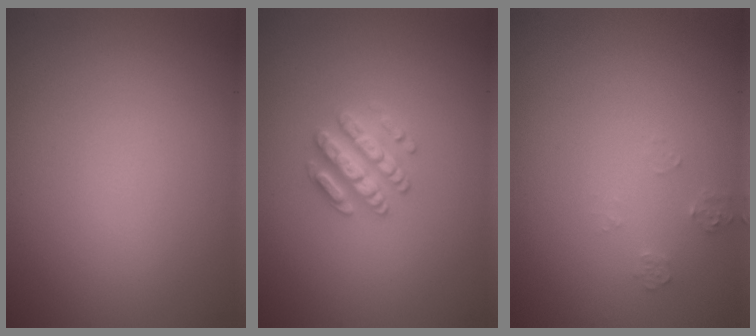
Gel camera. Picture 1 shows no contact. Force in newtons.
{"total": 3.0, "press": 2.9, "slide": 0.6}
{"total": 1.1, "press": 1.1, "slide": 0.1}